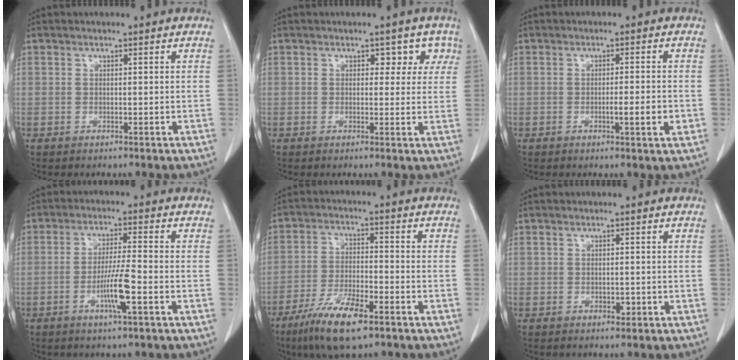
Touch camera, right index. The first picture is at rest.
{"total": 3.5, "force": [1.6, 2.7, 1.6], "torque": [0.008, 0.009, 0.011]}
{"total": 3.7, "force": [-1.0, 0.1, 3.6], "torque": [-0.051, -0.003, -0.015]}
{"total": 6.3, "force": [-2.3, -0.2, 5.9], "torque": [-0.111, -0.008, -0.044]}
{"total": 9.9, "force": [-6.2, 2.1, 7.4], "torque": [-0.143, -0.017, -0.111]}
{"total": 1.0, "force": [-0.3, 0.7, 0.7], "torque": [-0.011, 0.000, -0.002]}